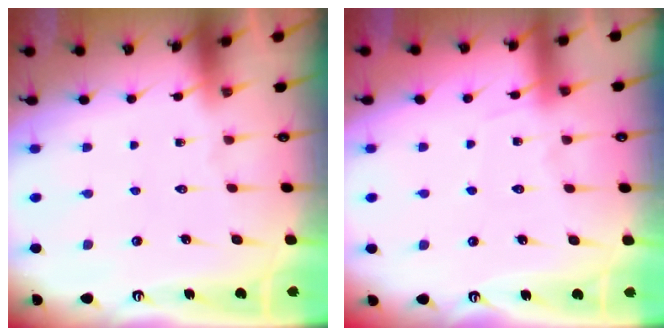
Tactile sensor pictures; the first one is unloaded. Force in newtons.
{"total": 5.9, "press": 5.9, "slide": 0.7}